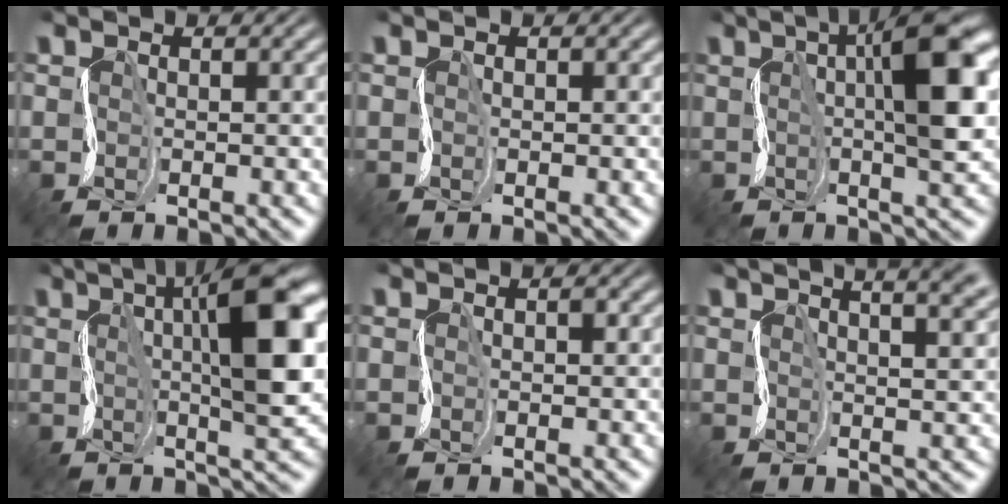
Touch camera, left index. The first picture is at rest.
{"total": 0.0}
{"total": 9.4, "force": [2.0, 2.4, 8.8], "torque": [-0.122, 0.021, 0.028]}
{"total": 11.2, "force": [2.4, 3.0, 10.5], "torque": [-0.146, 0.013, 0.036]}
{"total": 0.7, "force": [0.2, 0.4, 0.6], "torque": [-0.007, 0.002, 0.003]}
{"total": 10.8, "force": [6.4, 4.4, 7.6], "torque": [-0.058, 0.053, 0.054]}